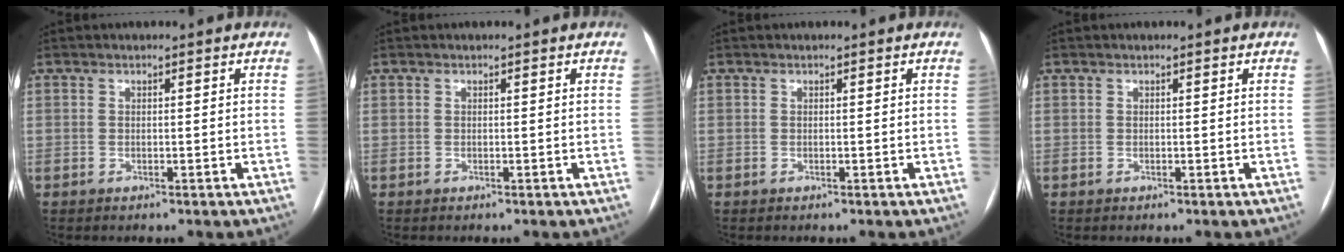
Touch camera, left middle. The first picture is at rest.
{"total": 0.0}
{"total": 0.0}
{"total": 0.0}